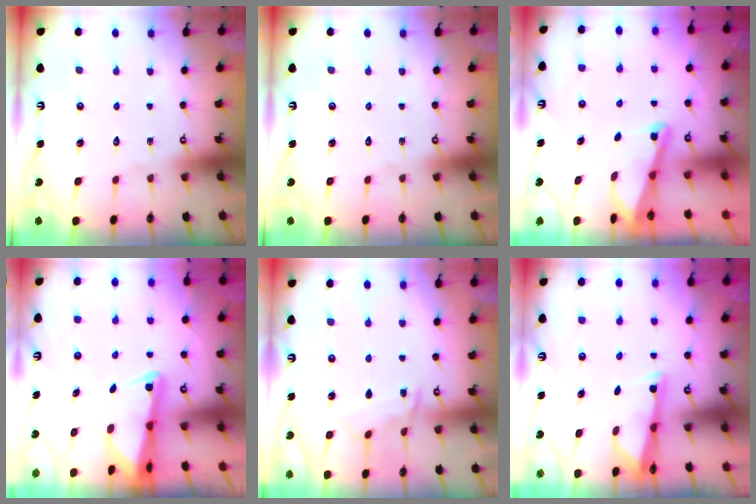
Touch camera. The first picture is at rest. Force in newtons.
{"total": 0.0}
{"total": 2.1, "press": 2.1, "slide": 0.4}
{"total": 2.6, "press": 2.6, "slide": 0.5}
{"total": 7.8, "press": 7.7, "slide": 0.9}
{"total": 2.9, "press": 2.9, "slide": 0.5}